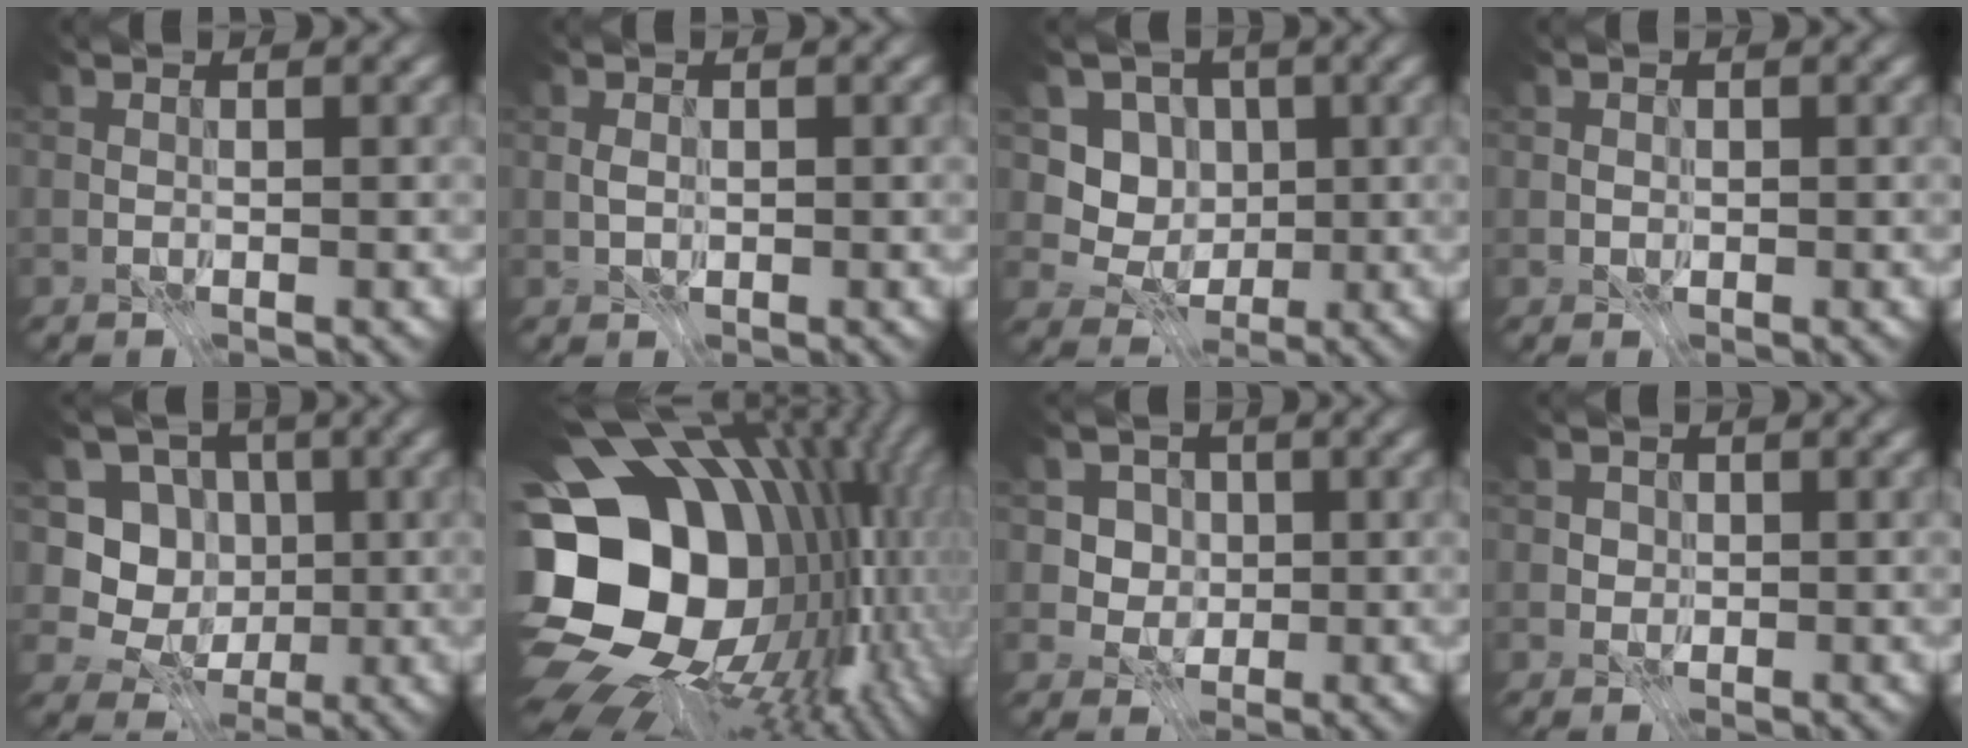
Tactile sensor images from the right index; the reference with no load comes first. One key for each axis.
{"total": 0.9, "fx": -0.3, "fy": 0.7, "fz": 0.5, "tx": -0.009, "ty": -0.002, "tz": -0.006}
{"total": 4.2, "fx": 0.1, "fy": 3.8, "fz": 1.6, "tx": -0.022, "ty": -0.009, "tz": -0.015}
{"total": 0.7, "fx": 0.0, "fy": 0.6, "fz": 0.2, "tx": -0.004, "ty": -0.002, "tz": 0.004}
{"total": 5.8, "fx": -0.6, "fy": 5.3, "fz": 2.2, "tx": -0.021, "ty": -0.007, "tz": -0.036}
{"total": 19.9, "fx": -1.0, "fy": 15.4, "fz": 12.6, "tx": -0.247, "ty": -0.018, "tz": -0.005}
{"total": 3.5, "fx": 0.5, "fy": 3.1, "fz": 1.4, "tx": -0.022, "ty": -0.008, "tz": 0.008}
{"total": 1.2, "fx": 0.2, "fy": 1.1, "fz": 0.4, "tx": -0.009, "ty": -0.004, "tz": 0.013}